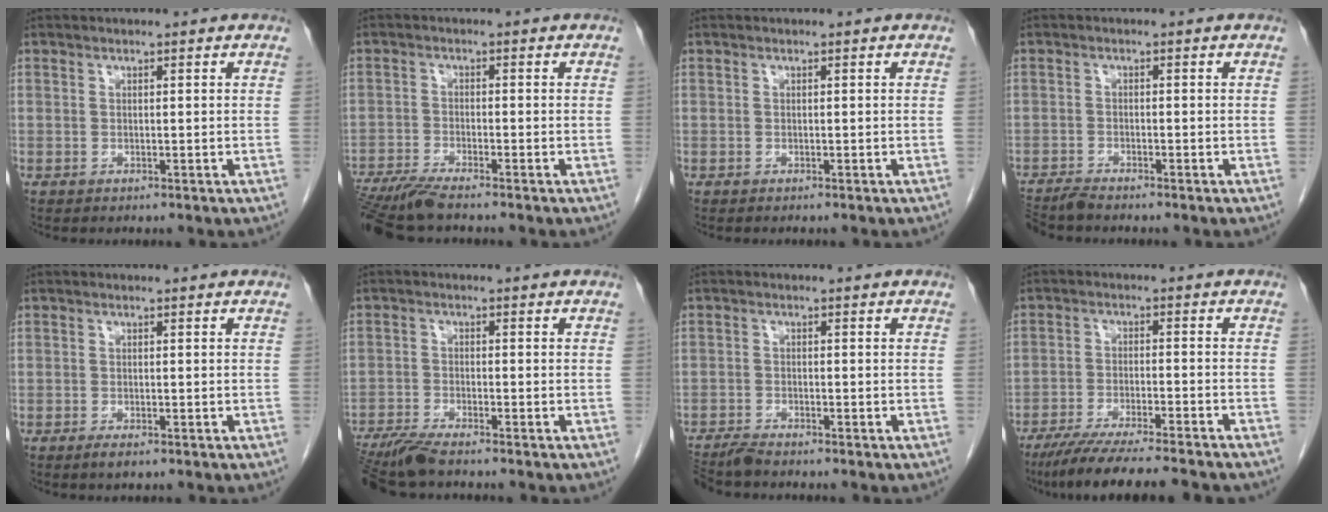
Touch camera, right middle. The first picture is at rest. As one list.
[{"total": 6.5, "force": [-5.6, -0.3, 3.3], "torque": [-0.054, -0.023, -0.103]}, {"total": 0.8, "force": [-0.7, 0.1, 0.3], "torque": [-0.002, -0.001, -0.010]}, {"total": 3.3, "force": [-3.1, -0.2, 1.0], "torque": [-0.017, -0.013, -0.056]}, {"total": 1.6, "force": [-1.0, 0.4, 1.1], "torque": [-0.021, -0.002, -0.015]}, {"total": 6.0, "force": [-5.2, 0.0, 3.0], "torque": [-0.053, -0.021, -0.097]}, {"total": 3.5, "force": [-3.3, -0.1, 1.1], "torque": [-0.020, -0.014, -0.060]}, {"total": 14.5, "force": [-12.6, 0.3, 7.2], "torque": [-0.103, -0.032, -0.194]}]